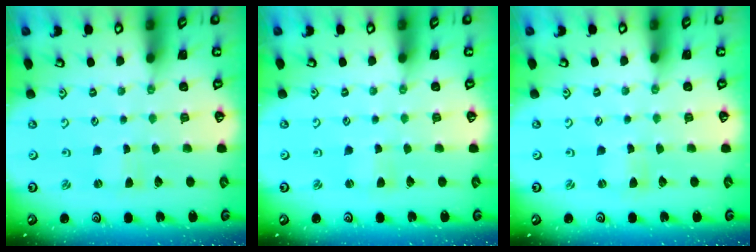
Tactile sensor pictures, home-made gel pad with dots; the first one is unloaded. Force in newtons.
{"total": 1.8, "press": 1.8, "slide": 0.3}
{"total": 0.0}